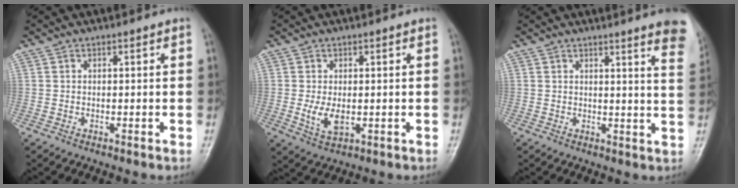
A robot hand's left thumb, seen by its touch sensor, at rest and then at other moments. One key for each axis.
{"total": 4.6, "fx": -0.3, "fy": 2.6, "fz": 3.8, "tx": -0.072, "ty": -0.012, "tz": 0.000}
{"total": 9.9, "fx": 7.5, "fy": 0.7, "fz": 6.5, "tx": -0.055, "ty": -0.038, "tz": 0.063}